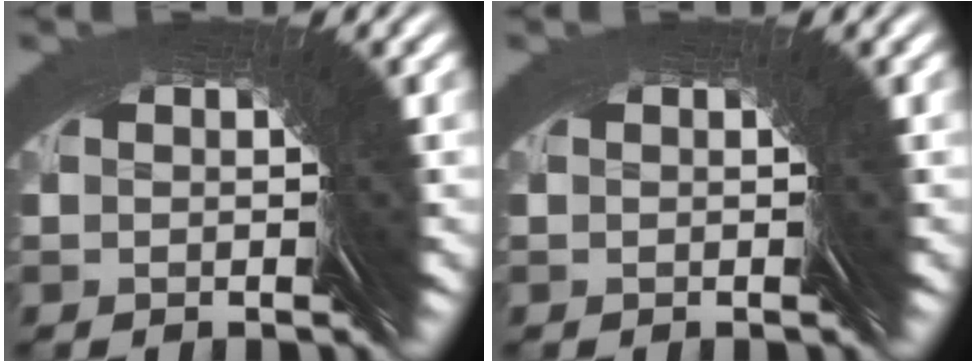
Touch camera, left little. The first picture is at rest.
{"total": 0.0}